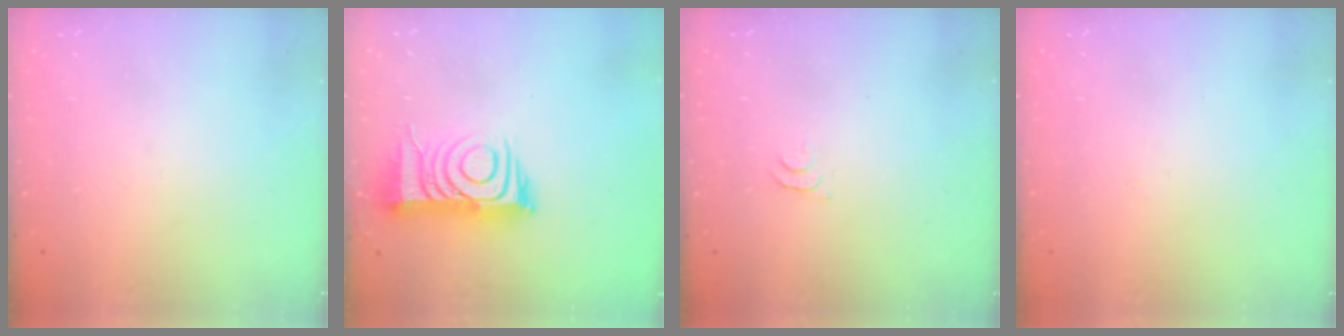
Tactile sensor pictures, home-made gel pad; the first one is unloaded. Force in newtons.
{"total": 12.6, "press": 12.6, "slide": 0.9}
{"total": 5.2, "press": 5.1, "slide": 0.5}
{"total": 2.8, "press": 2.8, "slide": 0.4}